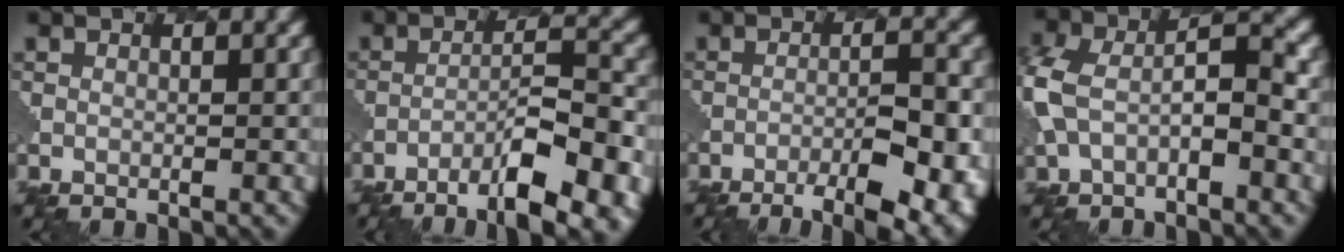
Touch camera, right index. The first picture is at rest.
{"total": 8.8, "force": [-5.3, 1.9, 6.7], "torque": [-0.101, 0.013, -0.080]}
{"total": 8.9, "force": [-5.5, 2.5, 6.5], "torque": [-0.097, 0.000, -0.065]}
{"total": 6.1, "force": [-0.9, 3.4, 5.0], "torque": [-0.115, 0.014, -0.026]}